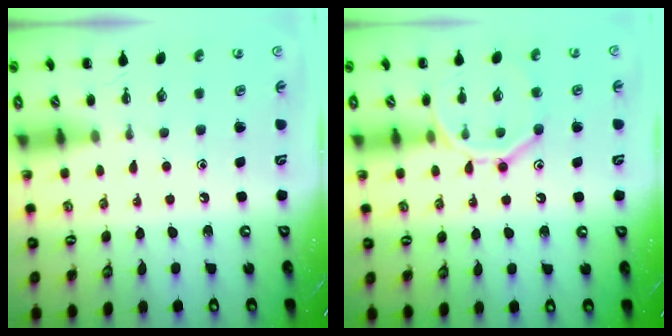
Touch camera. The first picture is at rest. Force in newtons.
{"total": 13.0, "press": 12.9, "slide": 1.1}